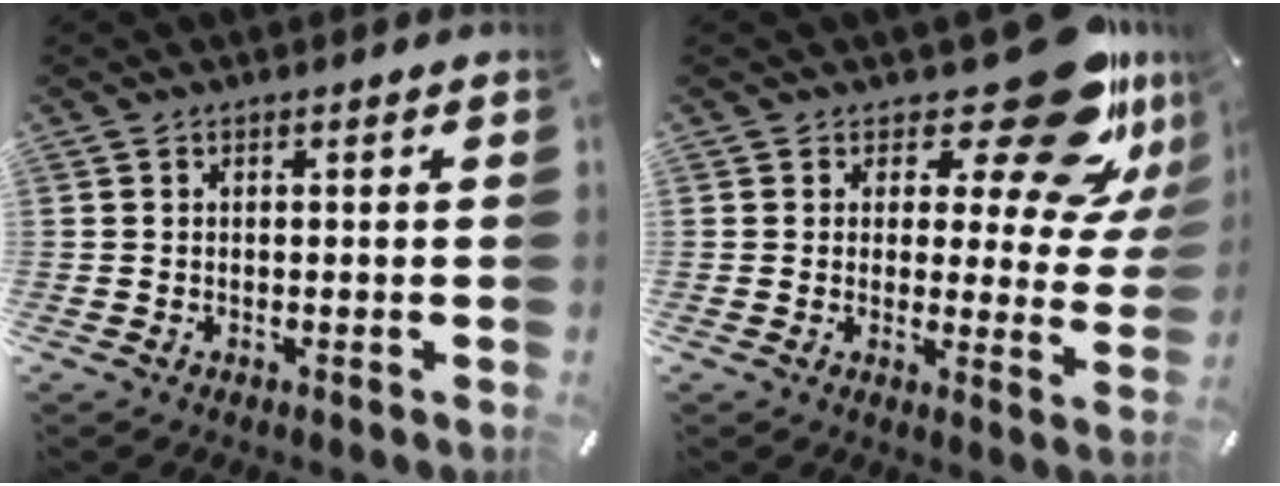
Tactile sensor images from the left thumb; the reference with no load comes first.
{"total": 18.7, "force": [12.2, 6.9, 12.4], "torque": [-0.159, -0.088, 0.202]}